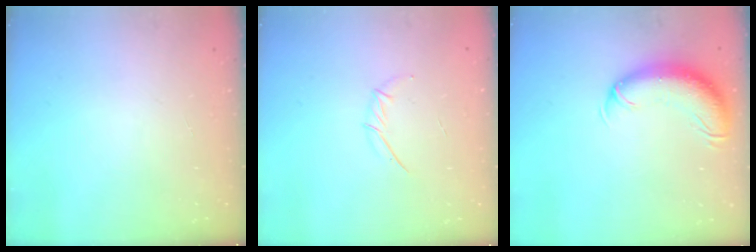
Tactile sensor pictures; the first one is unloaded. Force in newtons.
{"total": 4.0, "press": 4.0, "slide": 0.7}
{"total": 11.9, "press": 11.6, "slide": 2.7}